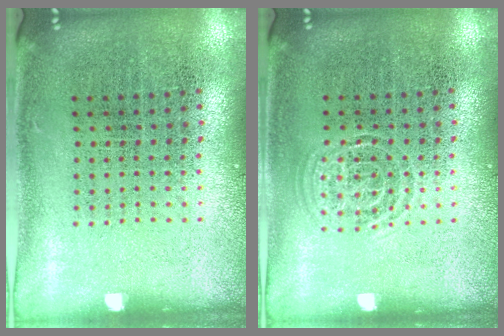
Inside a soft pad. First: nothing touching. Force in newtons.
{"total": 0.8, "press": 0.8, "slide": 0.0}